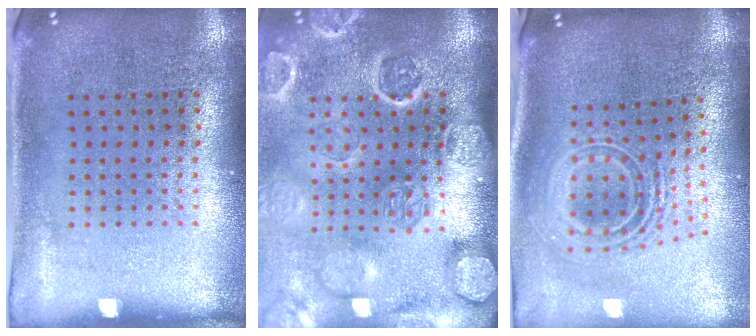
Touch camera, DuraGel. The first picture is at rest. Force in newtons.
{"total": 4.1, "press": 3.5, "slide": 2.1}
{"total": 2.5, "press": 1.7, "slide": 1.8}